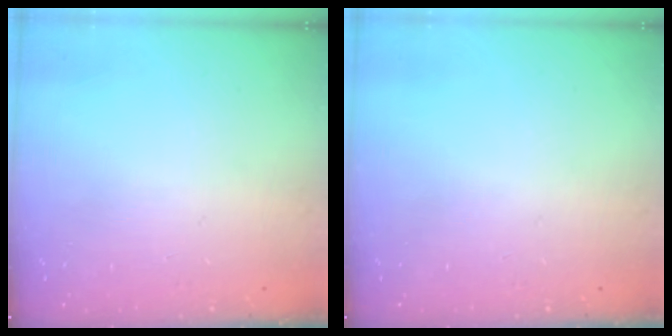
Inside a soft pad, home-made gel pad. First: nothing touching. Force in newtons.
{"total": 0.0}